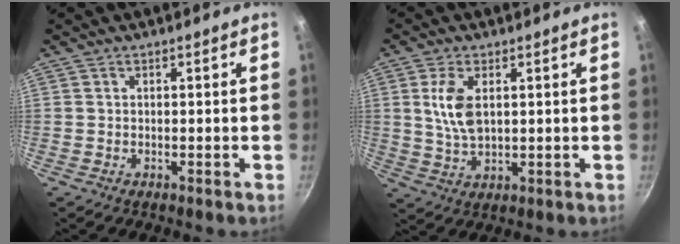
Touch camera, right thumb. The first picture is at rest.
{"total": 7.3, "force": [1.7, 3.8, 5.9], "torque": [-0.115, -0.009, 0.036]}